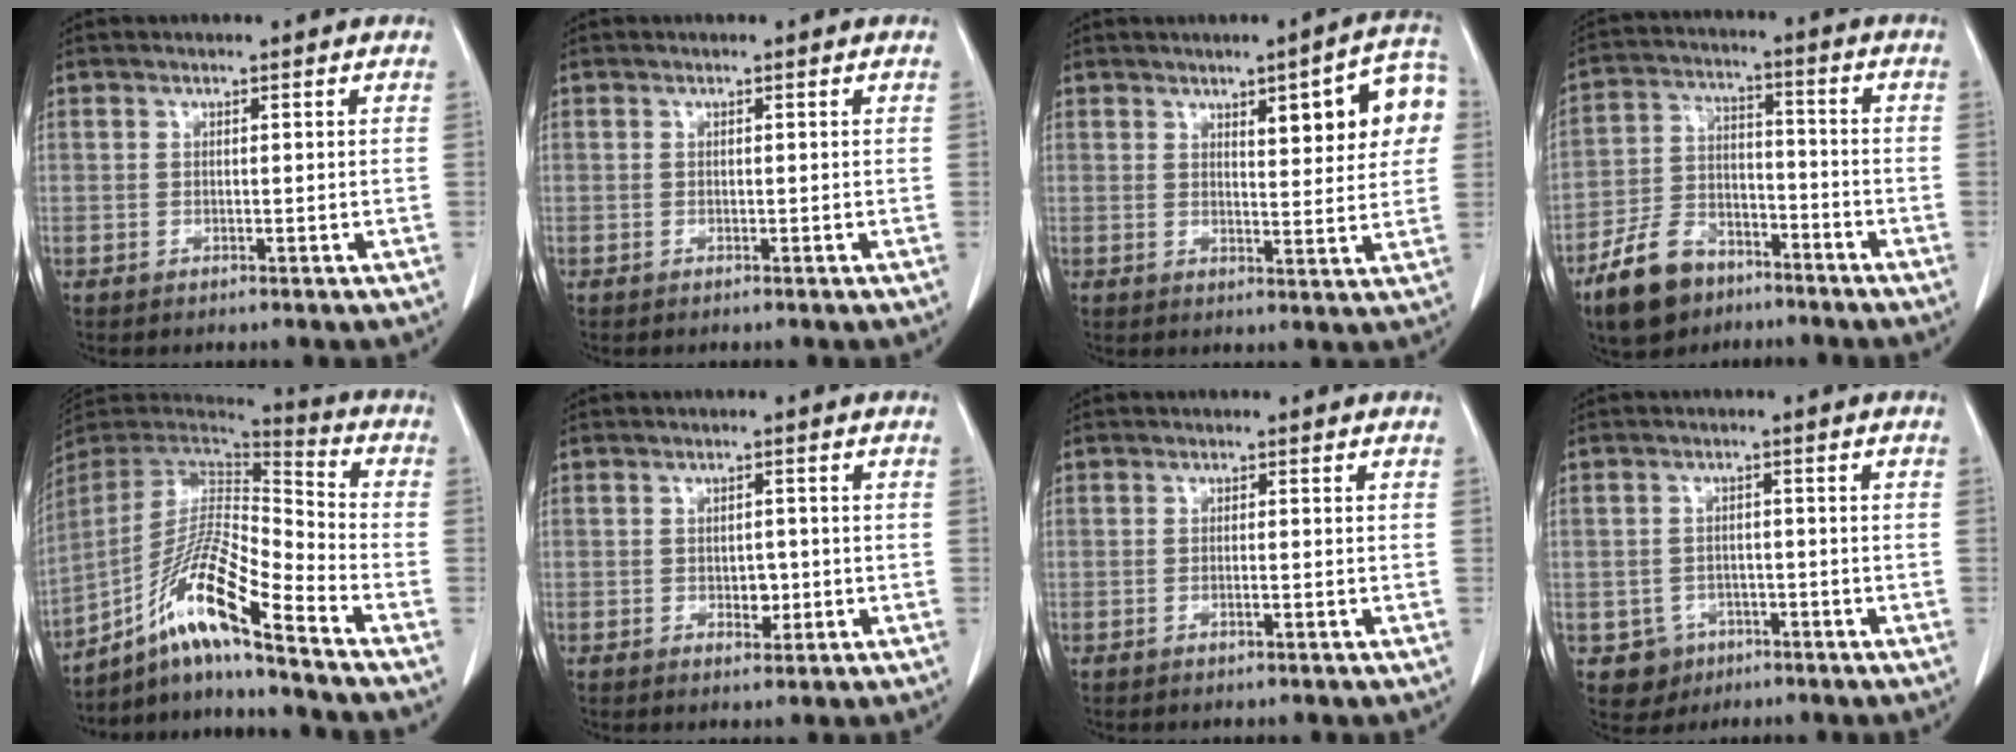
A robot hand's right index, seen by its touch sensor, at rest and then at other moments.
{"total": 0.0}
{"total": 10.4, "force": [3.5, 2.4, 9.5], "torque": [-0.113, 0.017, 0.042]}
{"total": 10.7, "force": [-7.3, 6.3, 4.6], "torque": [-0.106, 0.005, -0.130]}
{"total": 15.3, "force": [-10.1, 0.2, 11.5], "torque": [-0.218, 0.005, -0.182]}
{"total": 2.4, "force": [-0.5, 1.5, 1.8], "torque": [-0.021, 0.002, -0.003]}
{"total": 0.7, "force": [-0.3, 0.0, 0.6], "torque": [-0.012, 0.000, -0.005]}
{"total": 4.3, "force": [-1.8, 3.9, 0.1], "torque": [0.002, 0.014, -0.021]}